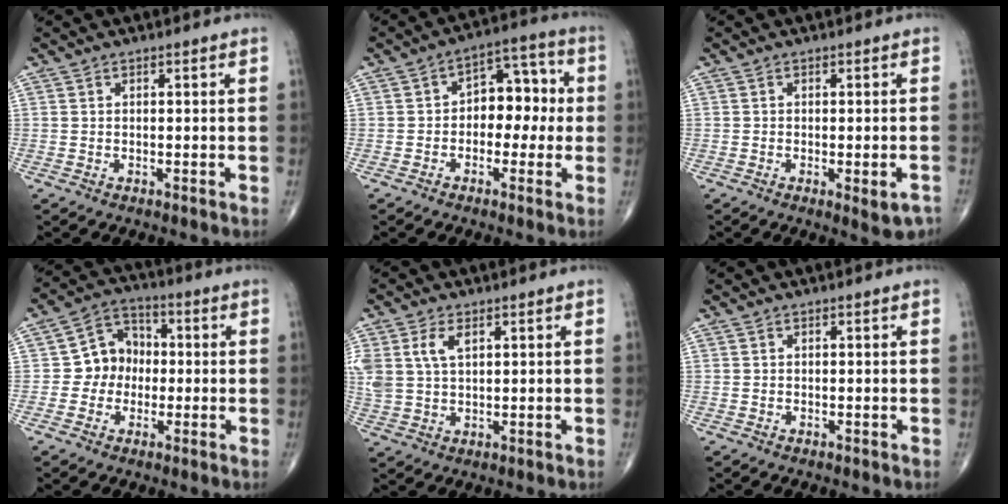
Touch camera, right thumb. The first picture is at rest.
{"total": 9.3, "force": [-0.3, 6.2, 6.9], "torque": [-0.053, 0.035, -0.017]}
{"total": 4.3, "force": [-1.9, 1.5, 3.6], "torque": [-0.037, 0.003, -0.018]}
{"total": 8.1, "force": [-0.6, 7.2, 3.7], "torque": [-0.025, 0.029, -0.027]}
{"total": 7.4, "force": [2.8, 4.2, 5.4], "torque": [-0.125, 0.001, 0.062]}
{"total": 0.0}